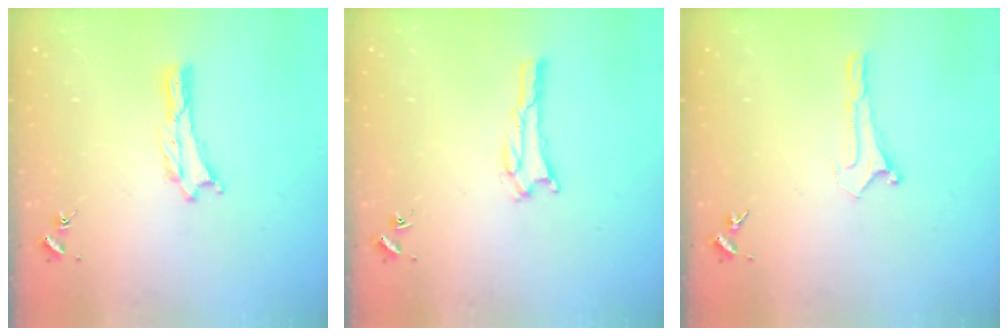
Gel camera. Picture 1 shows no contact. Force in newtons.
{"total": 1.1, "press": 1.0, "slide": 0.1}
{"total": 0.0}